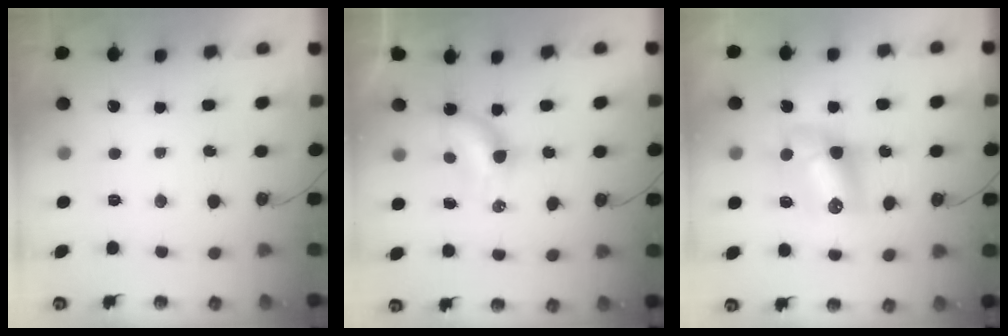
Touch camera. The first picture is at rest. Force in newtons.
{"total": 5.2, "press": 5.2, "slide": 0.3}
{"total": 11.4, "press": 10.8, "slide": 3.7}